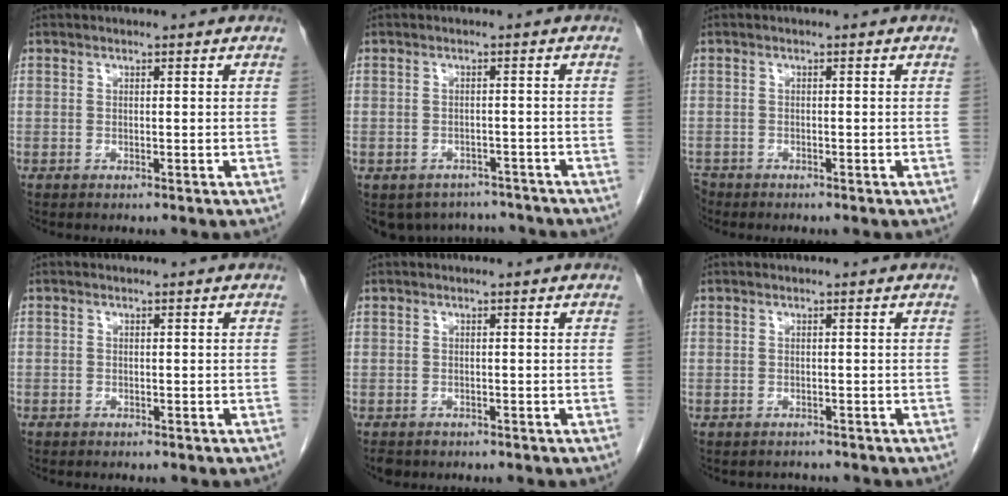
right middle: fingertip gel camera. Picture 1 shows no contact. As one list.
[{"total": 7.6, "force": [-6.8, 3.3, 0.5], "torque": [0.000, 0.011, -0.081]}, {"total": 2.0, "force": [-1.8, 0.9, 0.2], "torque": [-0.010, -0.003, -0.031]}, {"total": 0.8, "force": [-0.5, 0.6, 0.0], "torque": [-0.009, 0.004, -0.011]}, {"total": 2.0, "force": [-1.5, 1.2, 0.3], "torque": [-0.008, 0.000, -0.022]}, {"total": 1.7, "force": [-1.5, 0.7, -0.3], "torque": [-0.003, -0.004, -0.024]}]